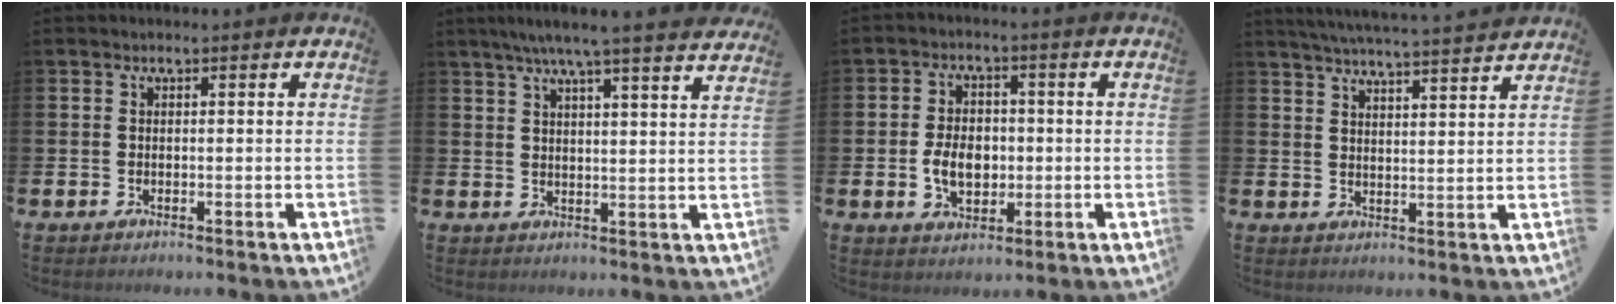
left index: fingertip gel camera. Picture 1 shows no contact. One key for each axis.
{"total": 6.1, "fx": 5.5, "fy": -0.4, "fz": 2.5, "tx": -0.053, "ty": -0.027, "tz": 0.094}
{"total": 5.4, "fx": -0.6, "fy": 3.8, "fz": 3.7, "tx": -0.052, "ty": 0.002, "tz": -0.018}
{"total": 5.2, "fx": 5.0, "fy": -0.7, "fz": 0.9, "tx": -0.026, "ty": -0.035, "tz": 0.086}